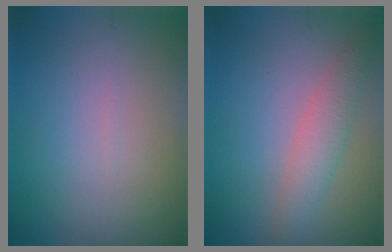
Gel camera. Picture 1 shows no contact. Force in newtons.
{"total": 2.7, "press": 2.6, "slide": 0.2}